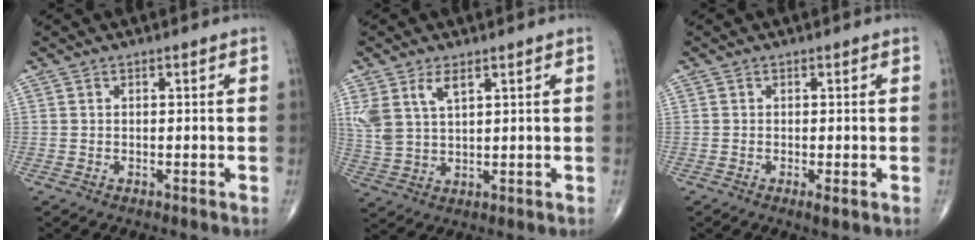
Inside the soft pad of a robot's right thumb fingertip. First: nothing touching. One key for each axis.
{"total": 6.7, "fx": 3.4, "fy": 3.3, "fz": 4.8, "tx": -0.103, "ty": -0.008, "tz": 0.077}
{"total": 1.4, "fx": -0.4, "fy": 0.2, "fz": 1.3, "tx": -0.026, "ty": -0.006, "tz": -0.011}